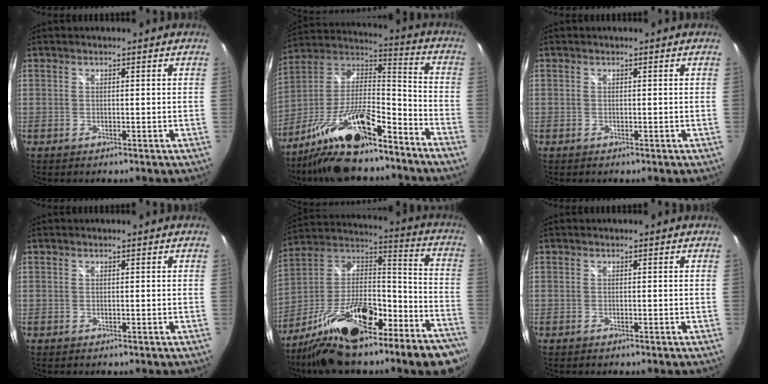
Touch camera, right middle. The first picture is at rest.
{"total": 18.5, "force": [-13.1, 4.2, 12.4], "torque": [-0.243, -0.002, -0.245]}
{"total": 0.0}
{"total": 0.0}
{"total": 27.1, "force": [-18.0, 8.9, 18.2], "torque": [-0.275, 0.006, -0.286]}
{"total": 0.0}